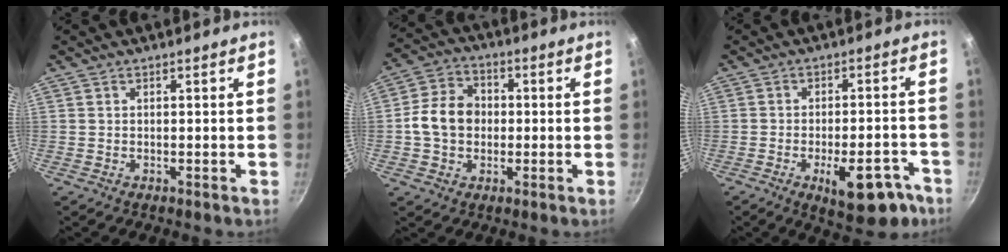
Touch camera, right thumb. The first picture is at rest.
{"total": 9.6, "force": [-0.3, 7.7, 5.8], "torque": [-0.079, 0.022, -0.019]}
{"total": 12.2, "force": [-5.9, 5.3, 9.3], "torque": [-0.088, 0.032, -0.070]}